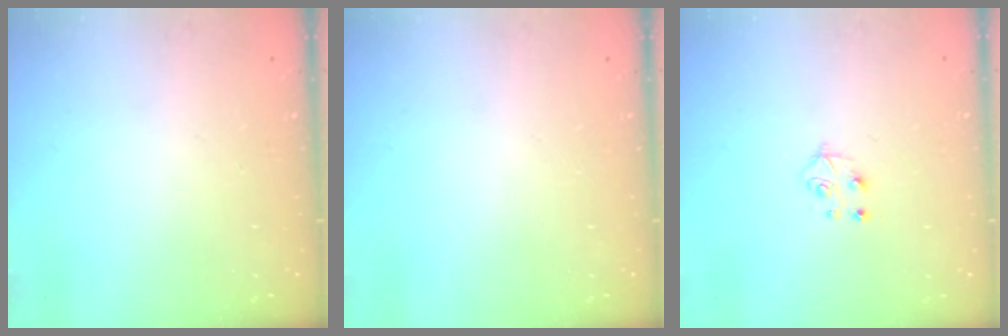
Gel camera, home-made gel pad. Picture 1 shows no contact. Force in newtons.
{"total": 0.0}
{"total": 5.0, "press": 4.9, "slide": 0.5}